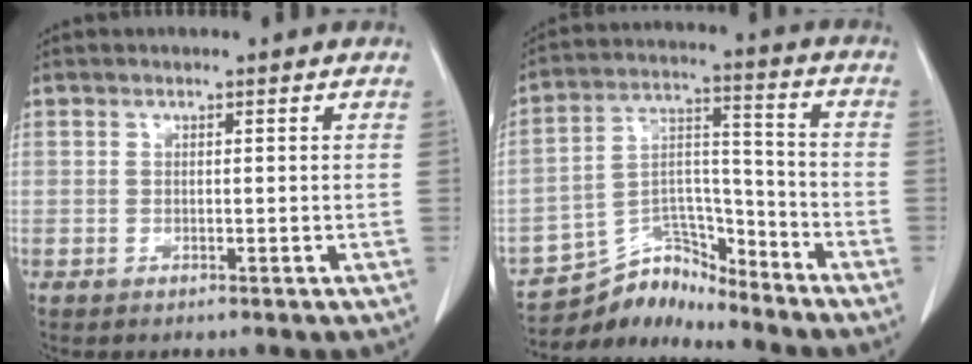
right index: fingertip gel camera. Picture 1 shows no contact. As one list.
[{"total": 9.2, "force": [-8.9, 2.2, 0.3], "torque": [0.000, 0.050, -0.163]}]